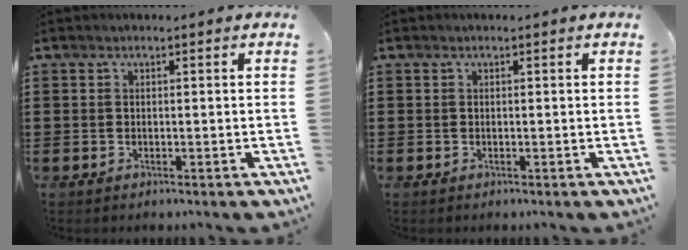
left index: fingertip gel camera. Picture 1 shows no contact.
{"total": 0.0}